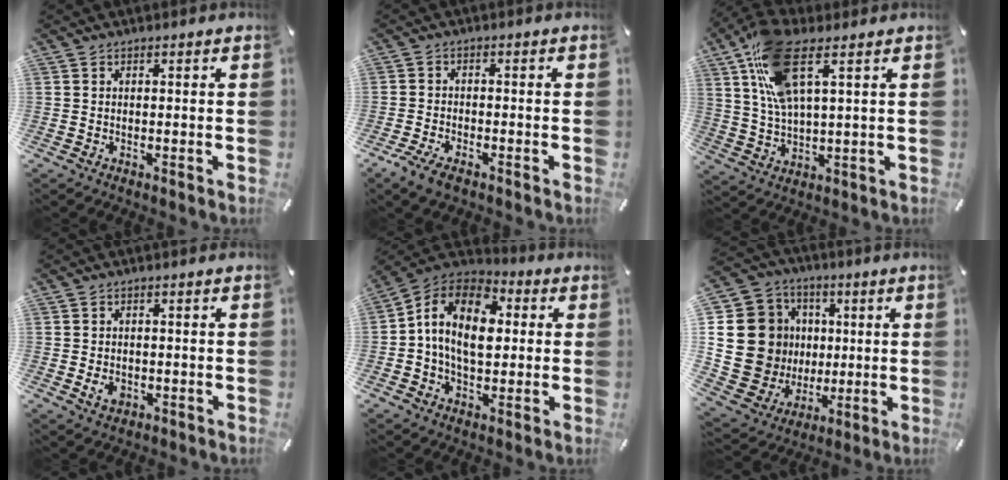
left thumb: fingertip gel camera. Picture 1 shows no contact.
{"total": 4.1, "force": [-2.9, 1.7, 2.3], "torque": [-0.054, 0.009, -0.058]}
{"total": 13.9, "force": [6.6, 5.1, 11.1], "torque": [-0.228, -0.008, 0.121]}
{"total": 3.1, "force": [-0.9, 2.4, 1.8], "torque": [-0.029, -0.002, -0.018]}
{"total": 14.0, "force": [0.9, 9.8, 9.9], "torque": [-0.191, 0.006, 0.012]}
{"total": 21.3, "force": [1.5, 19.6, 8.3], "torque": [-0.164, -0.012, 0.065]}